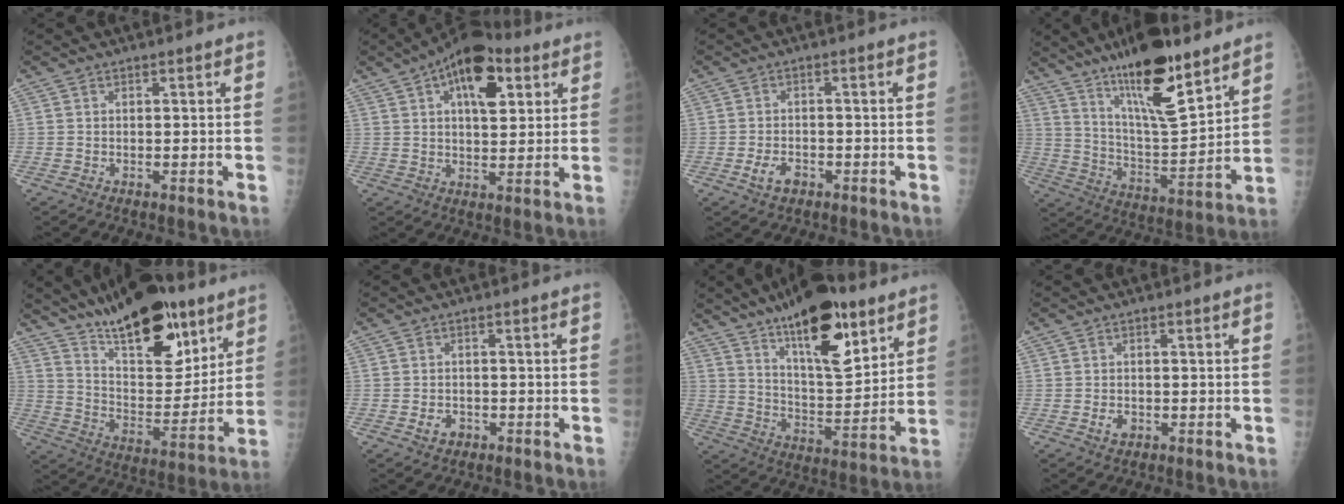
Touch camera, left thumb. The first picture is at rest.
{"total": 13.2, "force": [5.6, 6.6, 9.9], "torque": [-0.119, -0.002, 0.083]}
{"total": 3.8, "force": [-1.8, 2.5, 2.3], "torque": [-0.037, 0.010, -0.030]}
{"total": 18.7, "force": [12.5, 5.0, 12.9], "torque": [-0.190, -0.078, 0.219]}
{"total": 22.8, "force": [15.2, 9.2, 14.4], "torque": [-0.180, -0.075, 0.251]}
{"total": 2.8, "force": [-1.1, 2.2, 1.3], "torque": [-0.014, 0.006, -0.014]}
{"total": 19.7, "force": [11.7, 7.3, 14.1], "torque": [-0.185, -0.066, 0.194]}
{"total": 2.3, "force": [-0.7, 1.7, 1.4], "torque": [-0.016, 0.002, -0.008]}